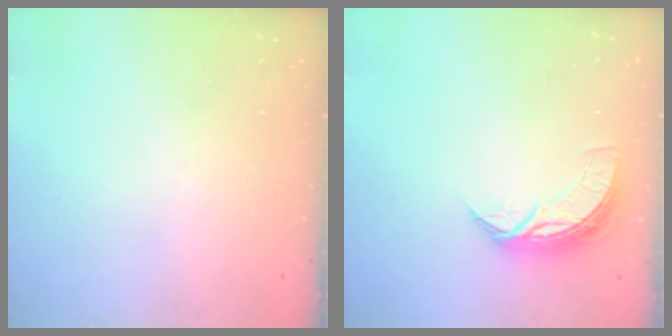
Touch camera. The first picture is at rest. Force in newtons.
{"total": 7.5, "press": 7.5, "slide": 0.4}